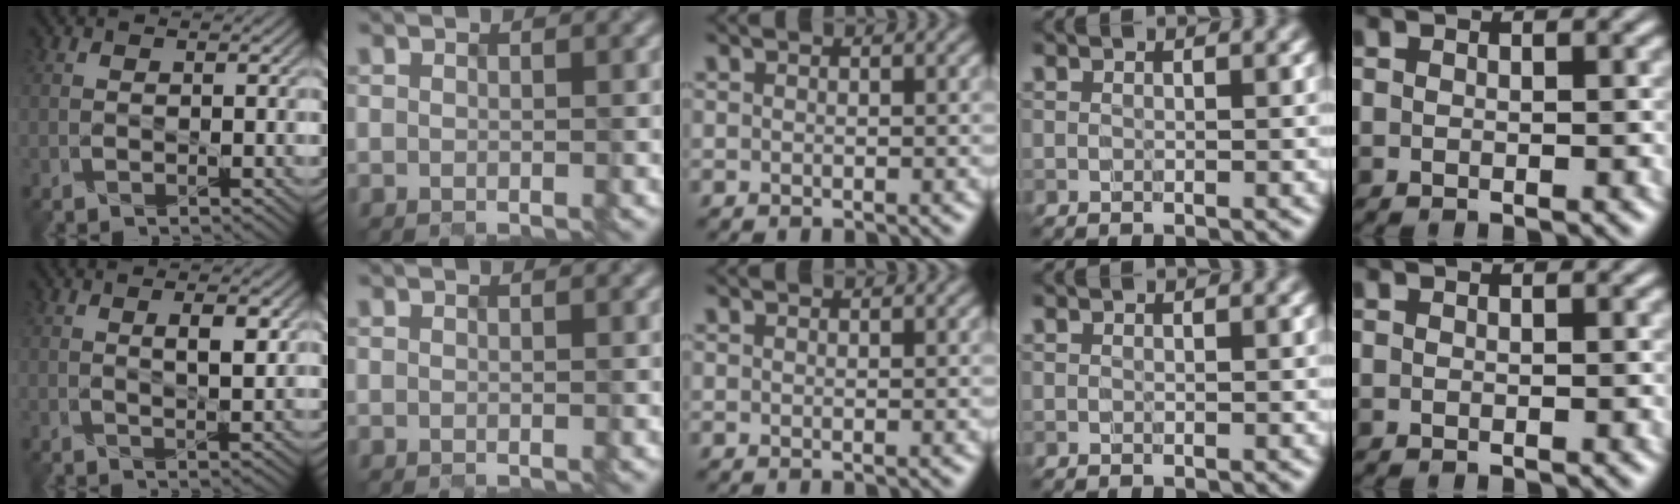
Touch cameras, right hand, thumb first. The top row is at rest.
{"thumb": {"total": 3.0, "force": [1.1, 0.8, 2.6], "torque": [-0.047, -0.001, 0.023]}}